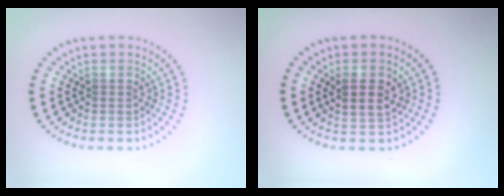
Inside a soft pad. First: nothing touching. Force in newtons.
{"total": 2.7, "press": 2.7, "slide": 0.6}